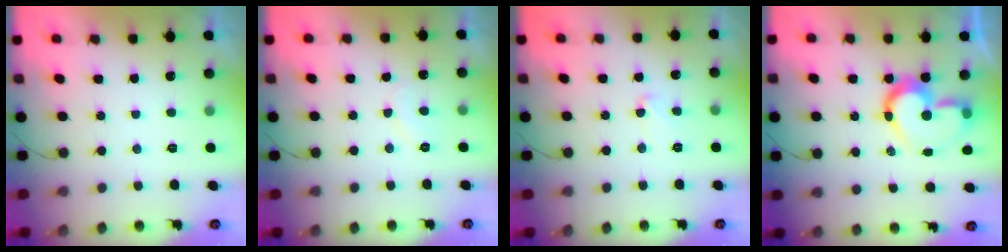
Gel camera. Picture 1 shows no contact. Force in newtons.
{"total": 6.1, "press": 6.1, "slide": 0.5}
{"total": 5.9, "press": 5.9, "slide": 0.4}
{"total": 13.3, "press": 13.1, "slide": 1.9}